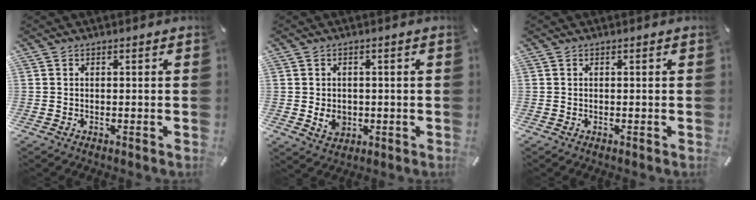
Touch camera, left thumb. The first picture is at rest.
{"total": 4.2, "force": [-0.6, 3.6, 2.2], "torque": [-0.027, -0.002, -0.013]}
{"total": 0.0}